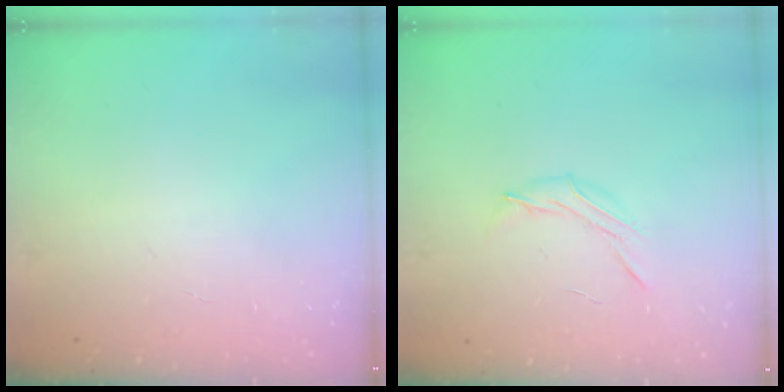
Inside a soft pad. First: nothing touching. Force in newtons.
{"total": 7.0, "press": 6.9, "slide": 1.4}